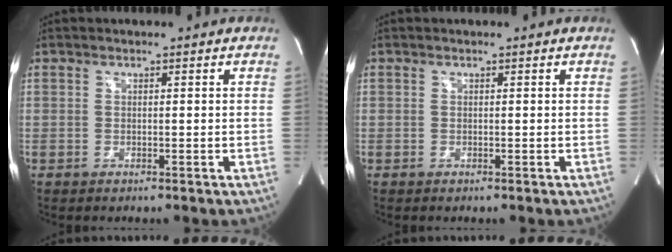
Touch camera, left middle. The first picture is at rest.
{"total": 0.0}